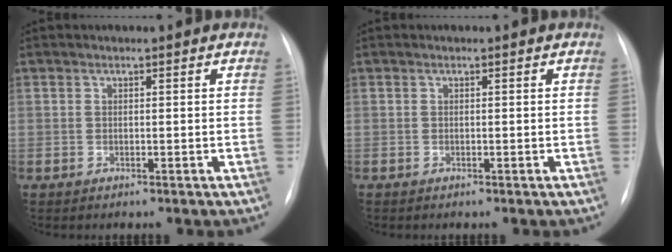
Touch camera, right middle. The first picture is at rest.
{"total": 0.0}